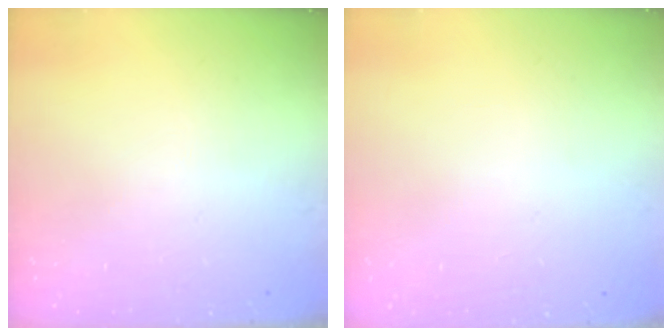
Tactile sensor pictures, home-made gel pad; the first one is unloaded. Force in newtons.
{"total": 0.0}